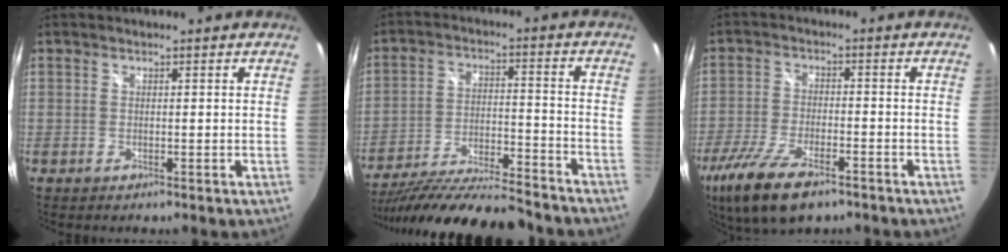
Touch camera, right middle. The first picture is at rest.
{"total": 22.8, "force": [-19.8, 3.3, 10.7], "torque": [-0.198, -0.045, -0.303]}
{"total": 13.1, "force": [-8.6, 4.6, 8.8], "torque": [-0.200, -0.036, -0.161]}